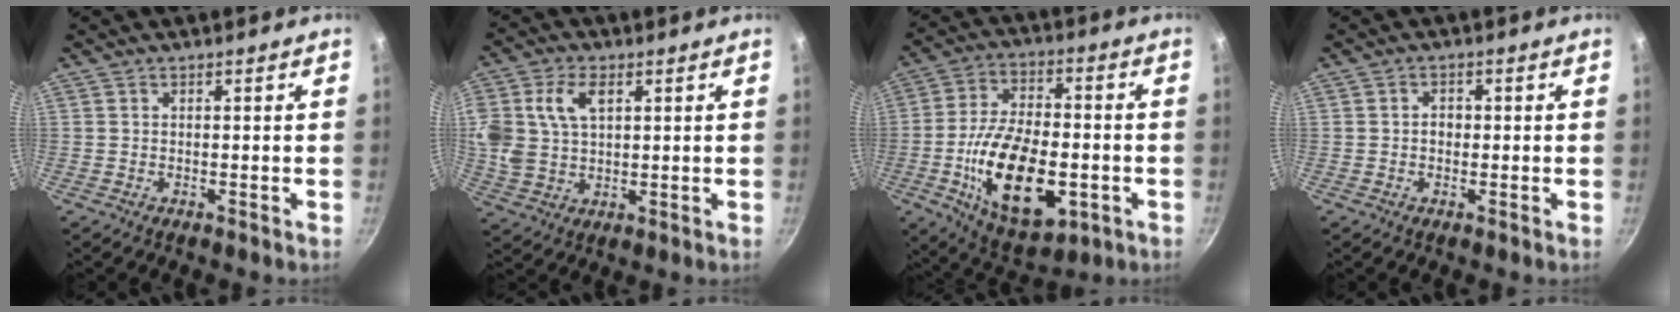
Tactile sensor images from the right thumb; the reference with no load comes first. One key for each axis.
{"total": 12.8, "fx": 3.8, "fy": 8.7, "fz": 8.6, "tx": -0.178, "ty": 0.006, "tz": 0.073}
{"total": 20.9, "fx": -5.1, "fy": 11.0, "fz": 17.1, "tx": -0.284, "ty": 0.017, "tz": -0.077}
{"total": 2.1, "fx": -0.1, "fy": 1.7, "fz": 1.2, "tx": -0.011, "ty": 0.005, "tz": -0.004}